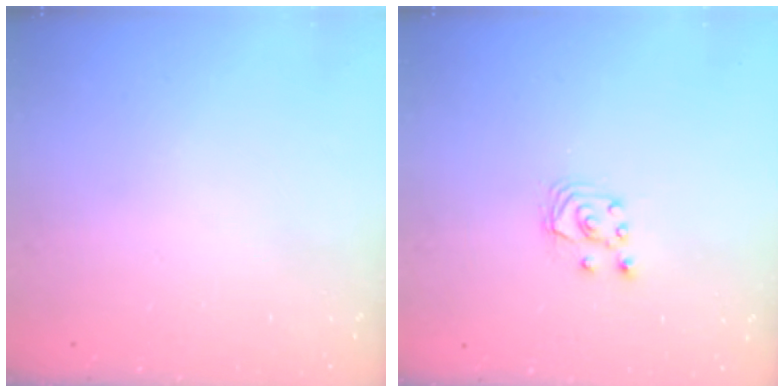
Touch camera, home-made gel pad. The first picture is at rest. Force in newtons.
{"total": 3.9, "press": 3.9, "slide": 0.4}